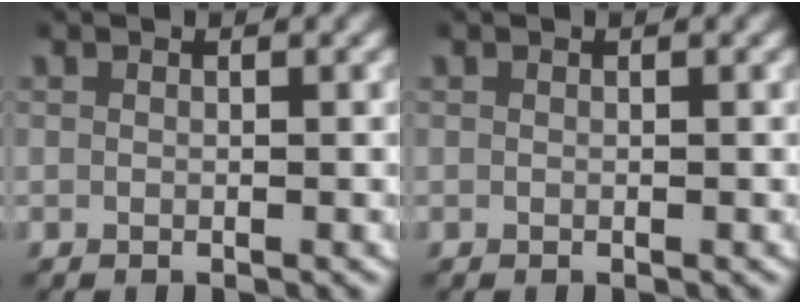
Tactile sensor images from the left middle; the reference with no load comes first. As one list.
[{"total": 0.0}]